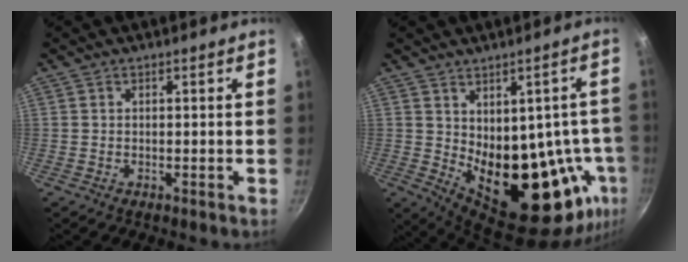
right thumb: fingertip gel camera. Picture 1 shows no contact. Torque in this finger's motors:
{"motor_torque": [-0.39, 1.52, 0.98, 1.09, 0.41]}